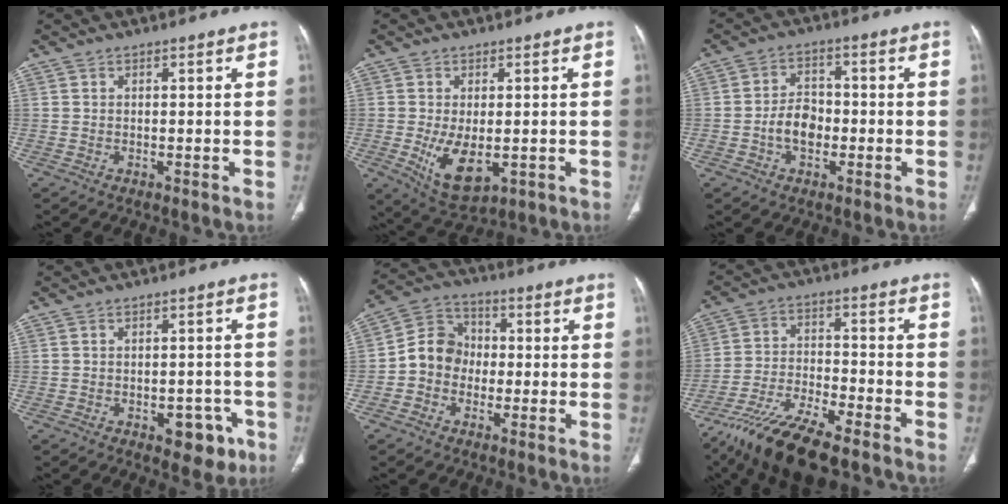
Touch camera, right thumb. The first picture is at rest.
{"total": 8.4, "force": [-1.6, 4.5, 7.0], "torque": [-0.118, -0.018, -0.011]}
{"total": 6.1, "force": [-1.6, 4.2, 4.1], "torque": [-0.057, 0.020, -0.034]}
{"total": 6.8, "force": [-3.2, 4.0, 4.5], "torque": [-0.026, 0.019, -0.034]}
{"total": 8.4, "force": [-1.5, 7.4, 3.7], "torque": [-0.042, 0.033, -0.043]}
{"total": 14.7, "force": [-10.9, 4.0, 9.0], "torque": [-0.169, 0.038, -0.198]}